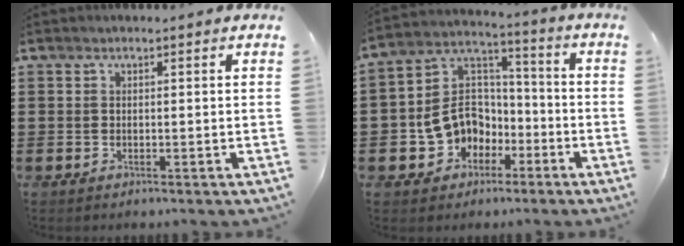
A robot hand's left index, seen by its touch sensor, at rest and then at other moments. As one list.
[{"total": 8.9, "force": [-3.0, 7.8, 3.1], "torque": [-0.095, 0.010, -0.057]}]